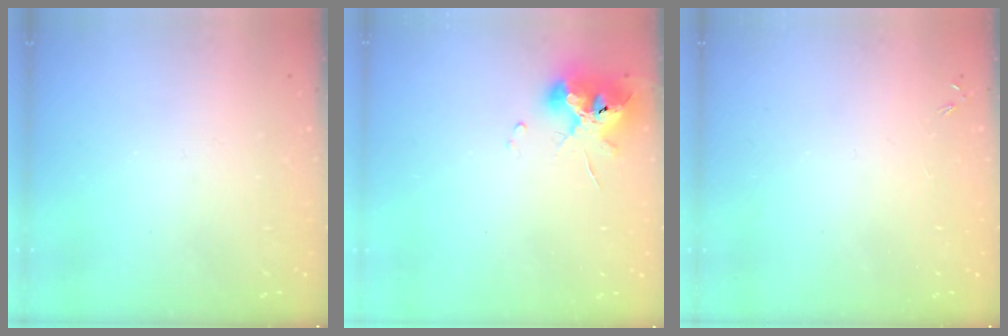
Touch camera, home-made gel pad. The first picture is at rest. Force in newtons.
{"total": 11.2, "press": 11.2, "slide": 0.4}
{"total": 0.0}